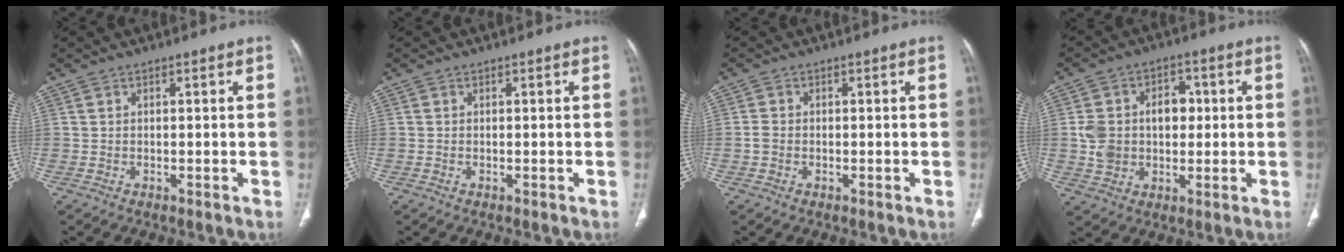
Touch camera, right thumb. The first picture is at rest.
{"total": 0.0}
{"total": 1.6, "force": [-0.4, 1.3, 0.9], "torque": [-0.017, 0.004, -0.009]}
{"total": 10.6, "force": [0.6, 8.1, 6.8], "torque": [-0.086, 0.019, 0.016]}